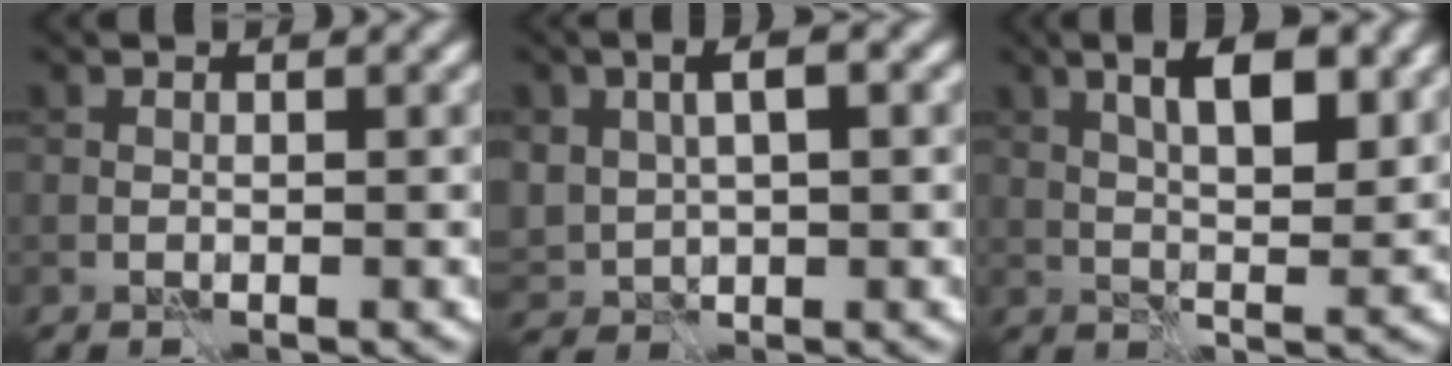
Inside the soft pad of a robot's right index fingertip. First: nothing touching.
{"total": 4.4, "force": [1.3, 2.6, 3.3], "torque": [-0.074, 0.004, 0.025]}
{"total": 6.0, "force": [2.3, 2.2, 5.1], "torque": [-0.082, 0.002, 0.038]}